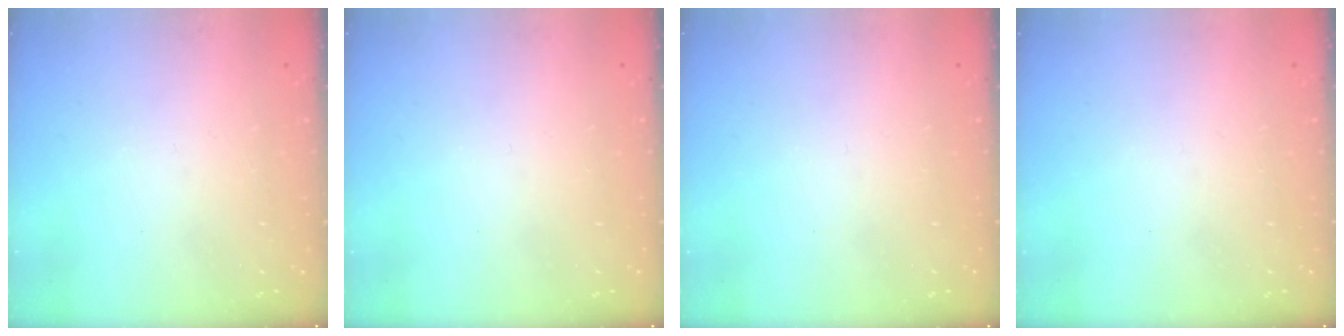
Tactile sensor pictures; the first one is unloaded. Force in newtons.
{"total": 0.0}
{"total": 0.0}
{"total": 0.0}